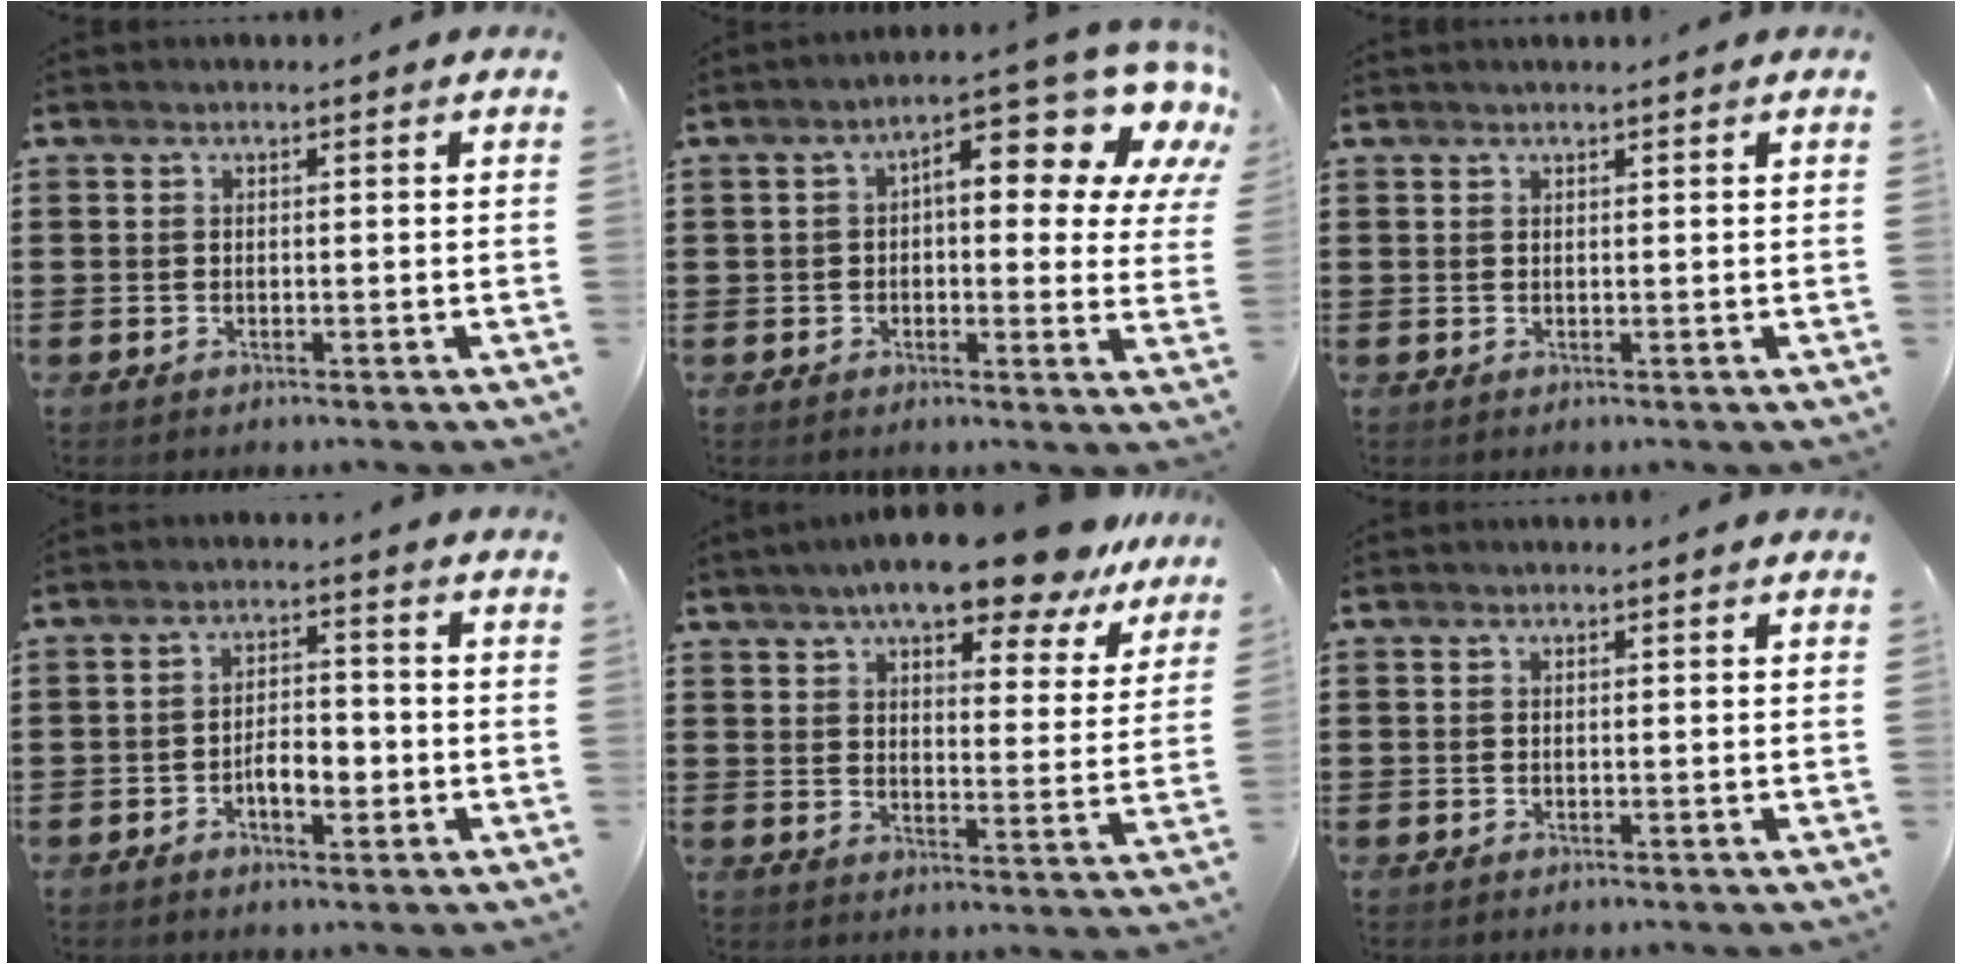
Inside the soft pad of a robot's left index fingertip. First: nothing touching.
{"total": 12.4, "force": [6.0, 4.7, 9.8], "torque": [-0.144, -0.042, 0.090]}
{"total": 0.6, "force": [0.6, 0.0, 0.2], "torque": [-0.004, -0.001, 0.013]}
{"total": 4.3, "force": [-1.5, 2.1, 3.4], "torque": [-0.062, 0.007, -0.030]}
{"total": 11.1, "force": [9.3, 1.6, 5.8], "torque": [-0.108, -0.037, 0.161]}
{"total": 0.0}